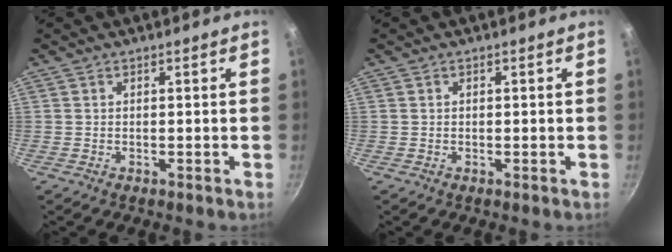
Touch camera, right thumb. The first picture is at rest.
{"total": 0.0}